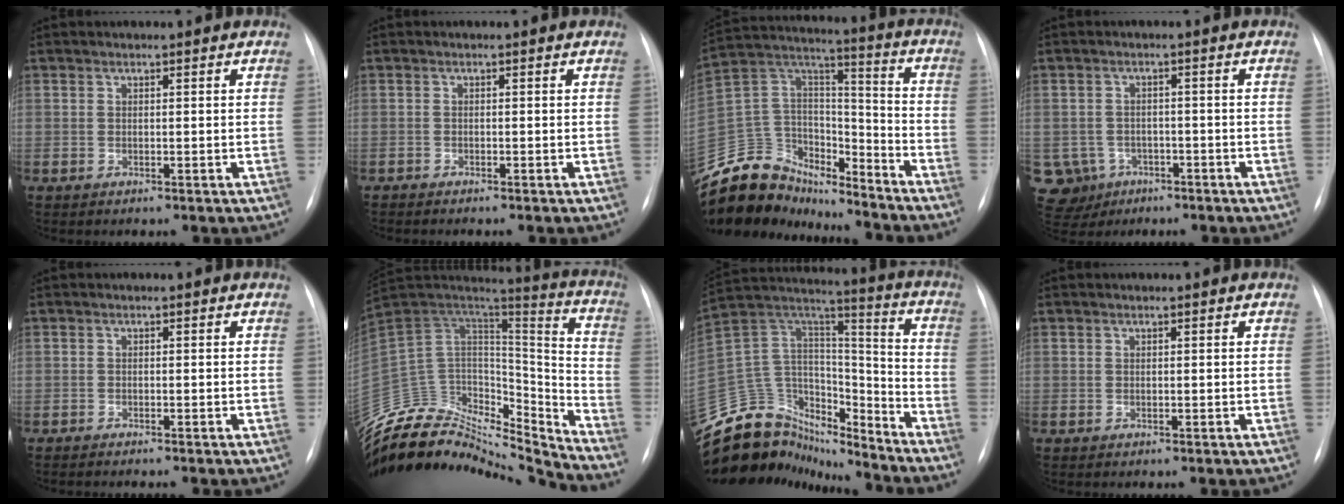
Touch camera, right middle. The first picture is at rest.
{"total": 1.7, "force": [-1.5, -0.6, -0.4], "torque": [0.006, -0.012, -0.030]}
{"total": 18.0, "force": [-15.6, 8.3, 3.3], "torque": [-0.077, 0.080, -0.265]}
{"total": 7.2, "force": [-3.2, 6.4, 0.8], "torque": [-0.031, 0.006, -0.037]}
{"total": 2.5, "force": [-2.2, 0.0, 1.2], "torque": [-0.021, -0.007, -0.026]}
{"total": 27.4, "force": [-26.1, 6.0, 5.7], "torque": [-0.125, 0.050, -0.409]}
{"total": 24.3, "force": [-21.6, 8.7, 6.8], "torque": [-0.174, 0.046, -0.355]}
{"total": 0.0}